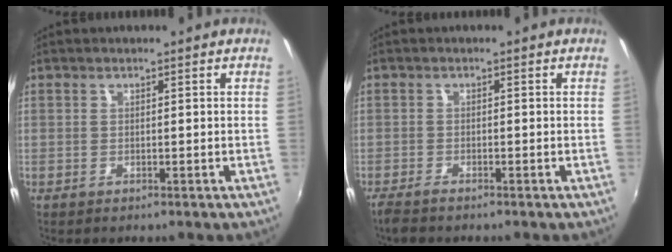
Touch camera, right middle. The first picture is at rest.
{"total": 3.0, "force": [-2.6, 0.4, 1.5], "torque": [-0.036, -0.015, -0.050]}